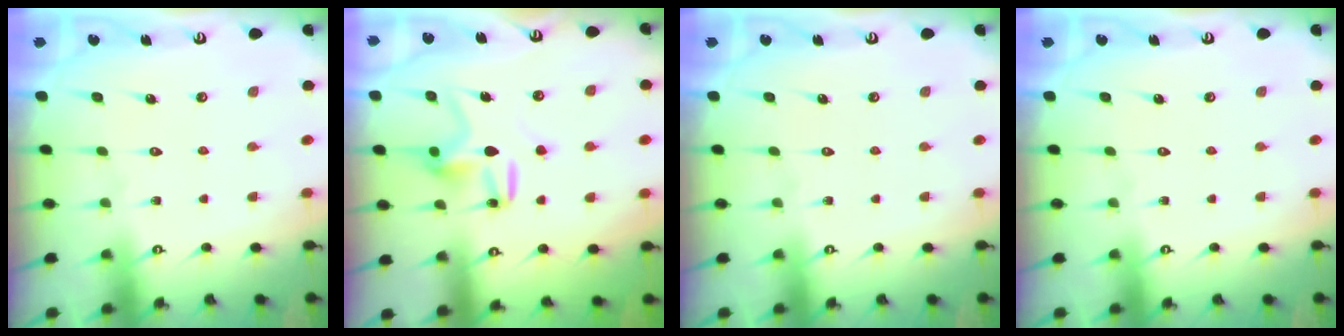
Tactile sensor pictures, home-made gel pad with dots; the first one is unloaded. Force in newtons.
{"total": 10.1, "press": 10.1, "slide": 0.3}
{"total": 0.0}
{"total": 0.0}